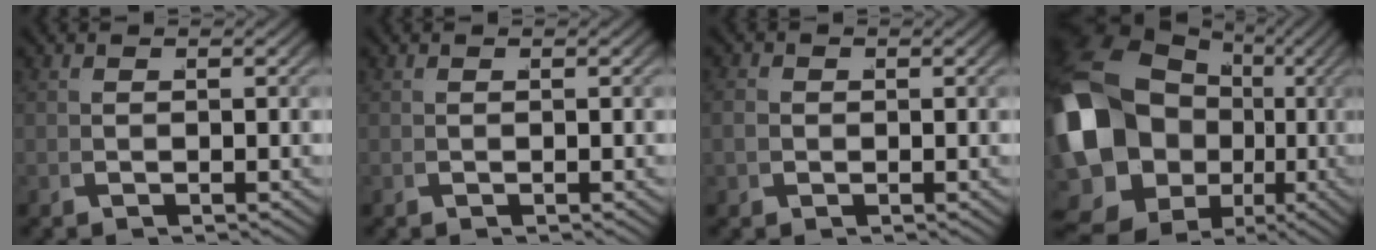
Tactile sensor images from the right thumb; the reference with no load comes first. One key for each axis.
{"total": 0.0}
{"total": 1.2, "fx": 0.2, "fy": 1.1, "fz": 0.4, "tx": -0.013, "ty": -0.008, "tz": 0.007}
{"total": 15.9, "fx": -1.3, "fy": 12.5, "fz": 9.8, "tx": -0.251, "ty": -0.075, "tz": 0.012}